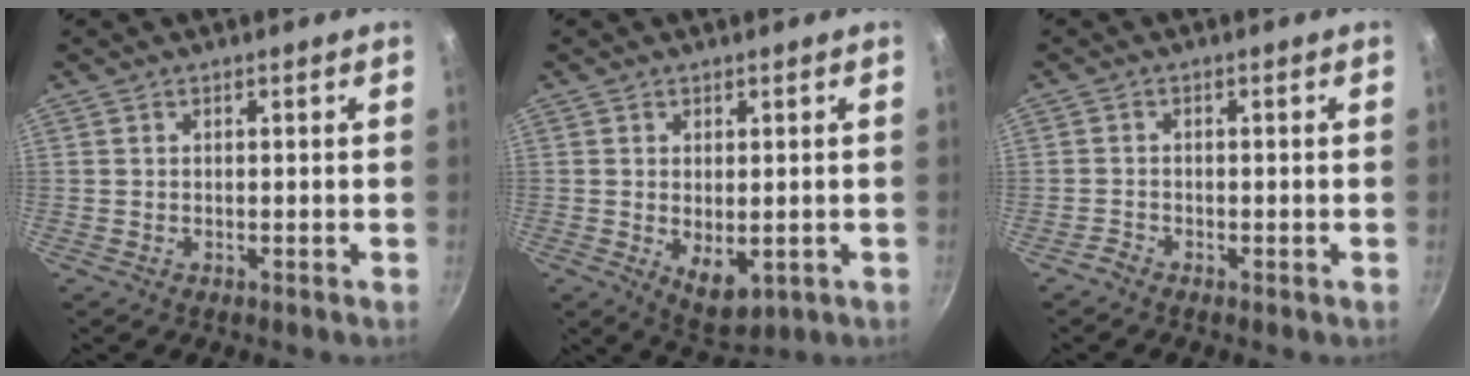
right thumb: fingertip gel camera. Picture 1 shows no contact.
{"total": 6.4, "force": [-0.9, 3.6, 5.2], "torque": [-0.070, -0.014, 0.002]}
{"total": 1.3, "force": [-1.2, 0.6, 0.2], "torque": [-0.005, 0.008, -0.026]}